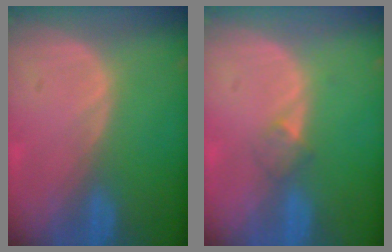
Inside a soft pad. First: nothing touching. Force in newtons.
{"total": 2.1, "press": 1.8, "slide": 1.0}